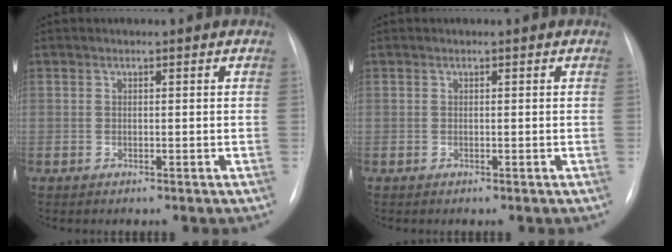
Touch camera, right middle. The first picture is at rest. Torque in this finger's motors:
{"motor_torque": [-0.35, 0.02, -0.04, 0.00]}